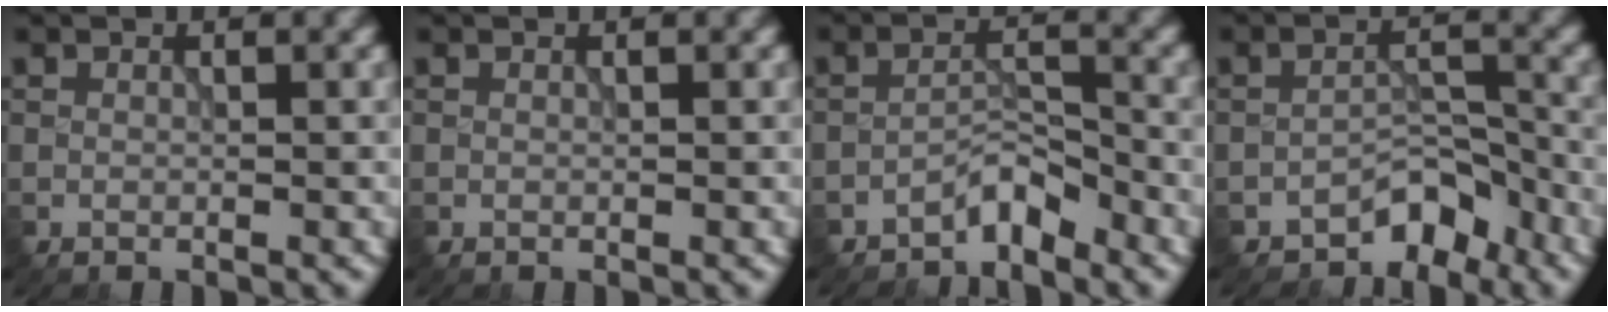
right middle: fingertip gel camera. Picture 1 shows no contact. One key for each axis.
{"total": 0.0}
{"total": 2.6, "fx": -2.3, "fy": 0.6, "fz": 1.1, "tx": -0.014, "ty": 0.015, "tz": -0.043}
{"total": 3.6, "fx": -2.8, "fy": 1.7, "fz": 1.3, "tx": -0.006, "ty": 0.012, "tz": -0.047}